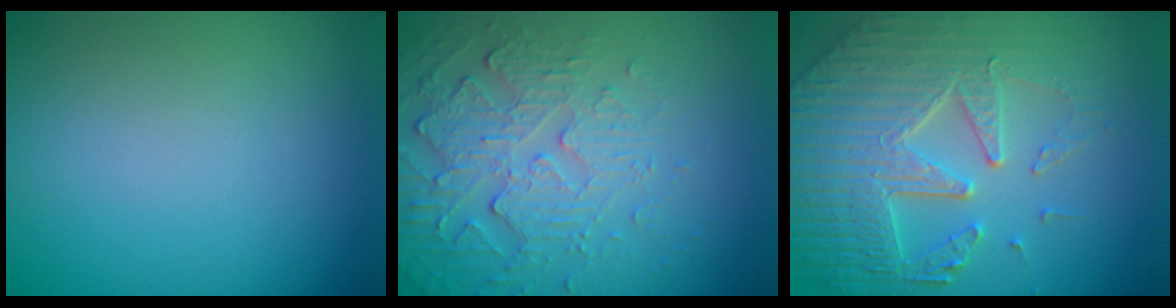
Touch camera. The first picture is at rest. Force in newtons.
{"total": 5.8, "press": 3.7, "slide": 4.4}
{"total": 7.8, "press": 5.9, "slide": 5.1}